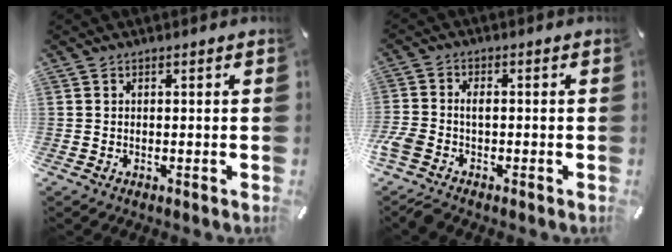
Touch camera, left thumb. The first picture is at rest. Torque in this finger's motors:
{"motor_torque": [0.00, 0.13, 0.72, 0.68, 0.27]}